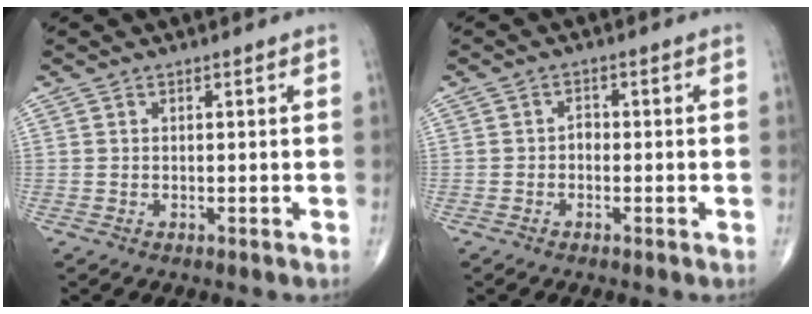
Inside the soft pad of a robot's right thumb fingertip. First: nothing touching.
{"total": 1.5, "force": [-0.5, 1.1, 0.9], "torque": [-0.005, 0.005, -0.012]}